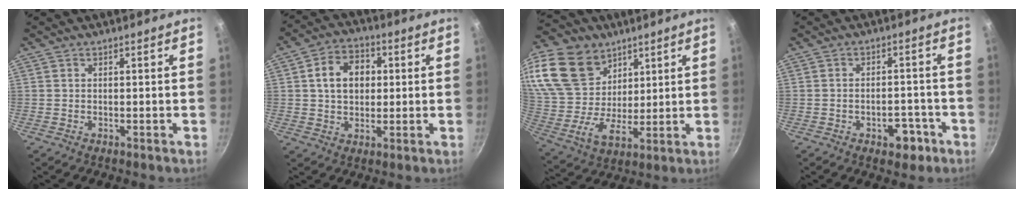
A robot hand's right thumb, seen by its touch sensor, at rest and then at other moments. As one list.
[{"total": 9.4, "force": [1.5, 7.1, 5.9], "torque": [-0.073, 0.013, 0.018]}, {"total": 23.8, "force": [12.8, 16.5, 11.4], "torque": [-0.239, -0.032, 0.245]}, {"total": 5.9, "force": [-3.0, 3.4, 3.8], "torque": [-0.029, 0.020, -0.035]}]